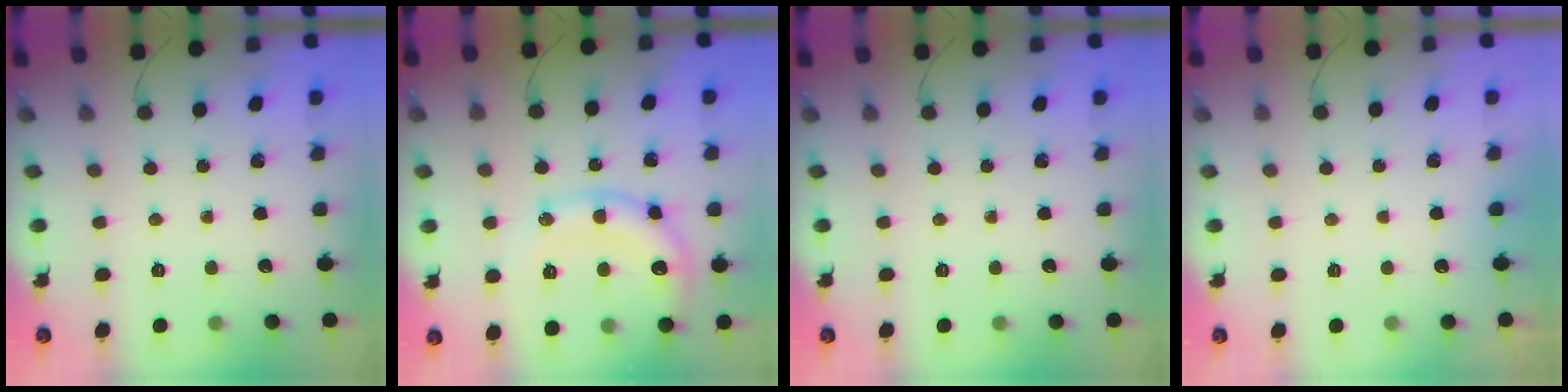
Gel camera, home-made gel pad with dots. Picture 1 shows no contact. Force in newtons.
{"total": 13.8, "press": 13.7, "slide": 1.5}
{"total": 0.0}
{"total": 3.0, "press": 3.0, "slide": 0.1}